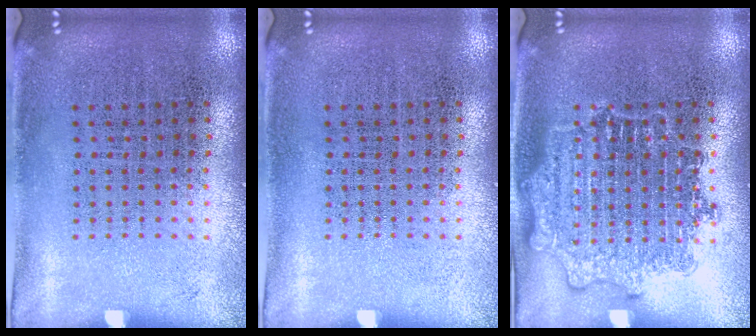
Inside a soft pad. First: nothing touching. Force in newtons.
{"total": 0.0}
{"total": 2.8, "press": 2.8, "slide": 0.5}